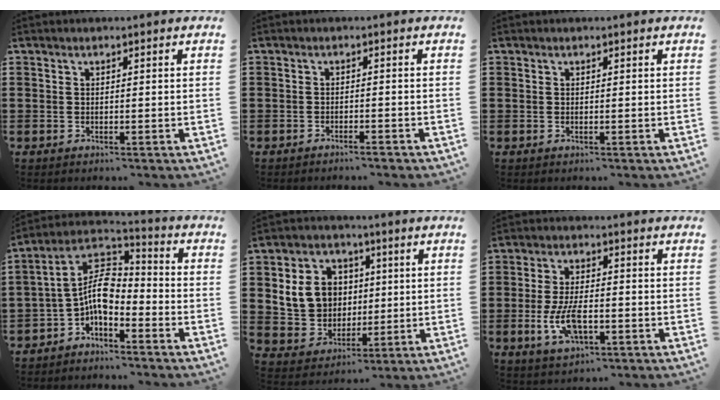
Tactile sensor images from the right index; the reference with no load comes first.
{"total": 1.3, "force": [-1.3, -0.1, 0.4], "torque": [-0.009, 0.001, -0.024]}
{"total": 0.0}
{"total": 7.8, "force": [-2.3, 3.8, 6.4], "torque": [-0.148, -0.013, -0.053]}
{"total": 8.7, "force": [1.8, 7.7, 3.6], "torque": [-0.095, 0.021, 0.036]}
{"total": 7.2, "force": [-2.1, 3.3, 6.1], "torque": [-0.144, -0.006, -0.043]}